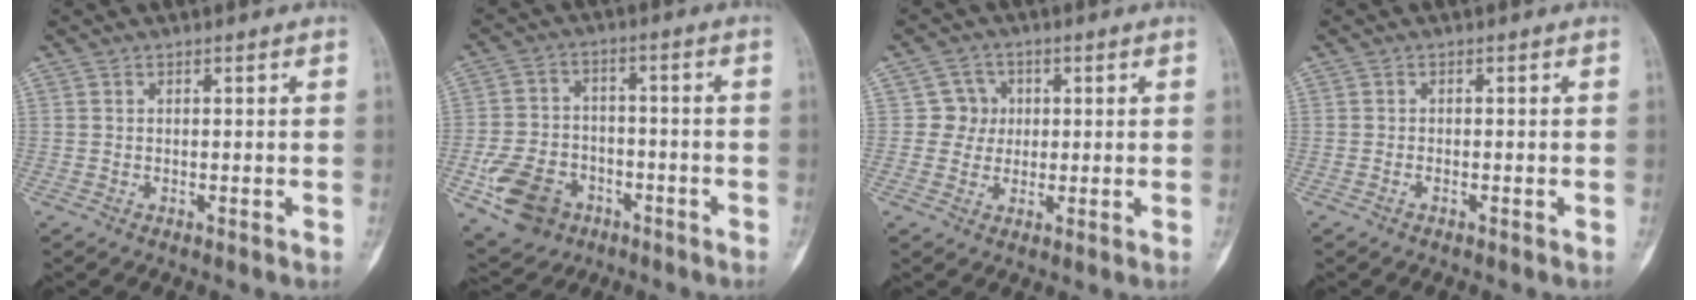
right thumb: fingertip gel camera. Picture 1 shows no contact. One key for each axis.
{"total": 12.1, "fx": -5.4, "fy": 9.0, "fz": 6.1, "tx": -0.096, "ty": 0.028, "tz": -0.084}
{"total": 4.4, "fx": 0.6, "fy": 4.4, "fz": 0.5, "tx": 0.026, "ty": 0.008, "tz": 0.003}
{"total": 0.5, "fx": -0.4, "fy": 0.2, "fz": 0.3, "tx": -0.006, "ty": 0.003, "tz": -0.007}